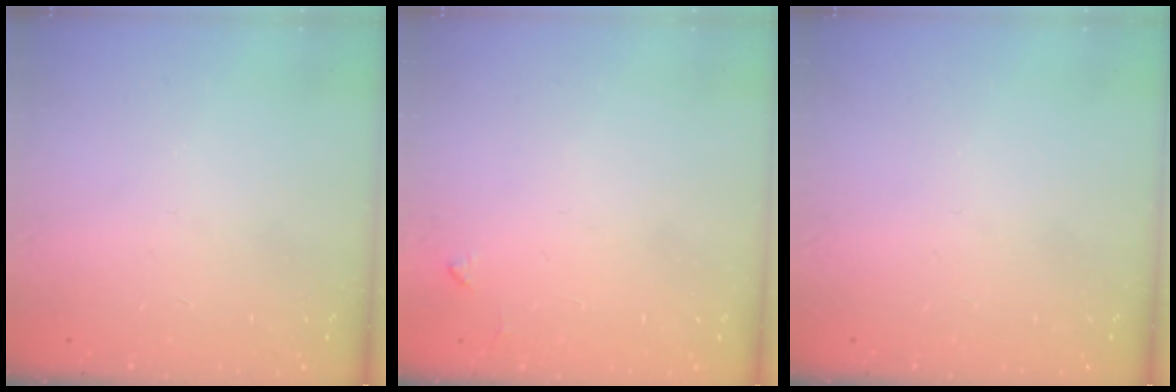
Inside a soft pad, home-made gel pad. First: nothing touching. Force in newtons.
{"total": 3.5, "press": 3.5, "slide": 0.5}
{"total": 0.0}